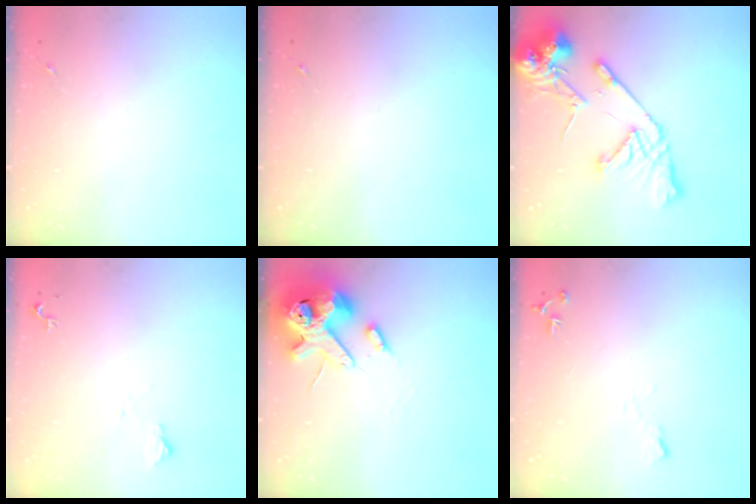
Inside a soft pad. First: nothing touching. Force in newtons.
{"total": 0.0}
{"total": 16.2, "press": 16.0, "slide": 2.5}
{"total": 5.1, "press": 5.1, "slide": 0.7}
{"total": 14.2, "press": 14.0, "slide": 2.3}
{"total": 6.1, "press": 6.0, "slide": 1.0}